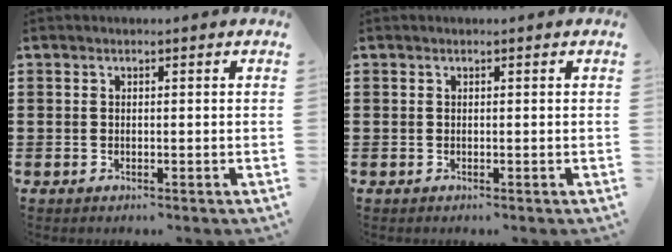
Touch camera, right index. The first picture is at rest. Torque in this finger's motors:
{"motor_torque": [0.13, 0.32, -0.01, 0.01]}